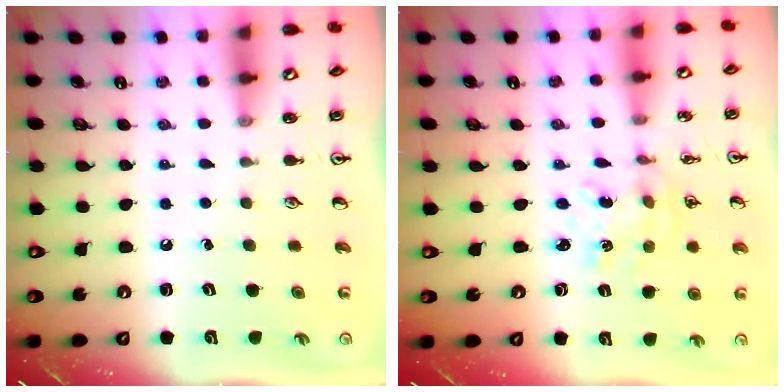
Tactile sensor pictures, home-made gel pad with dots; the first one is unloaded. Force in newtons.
{"total": 1.5, "press": 1.5, "slide": 0.1}